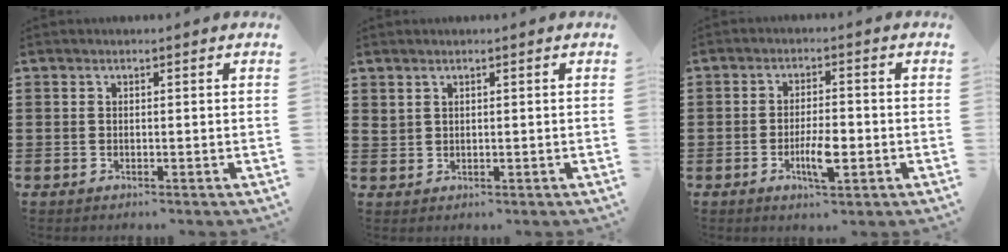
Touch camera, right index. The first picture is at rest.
{"total": 1.0, "force": [0.8, 0.5, 0.3], "torque": [-0.008, 0.002, 0.016]}
{"total": 5.4, "force": [-1.8, 1.7, 4.8], "torque": [-0.094, 0.001, -0.034]}